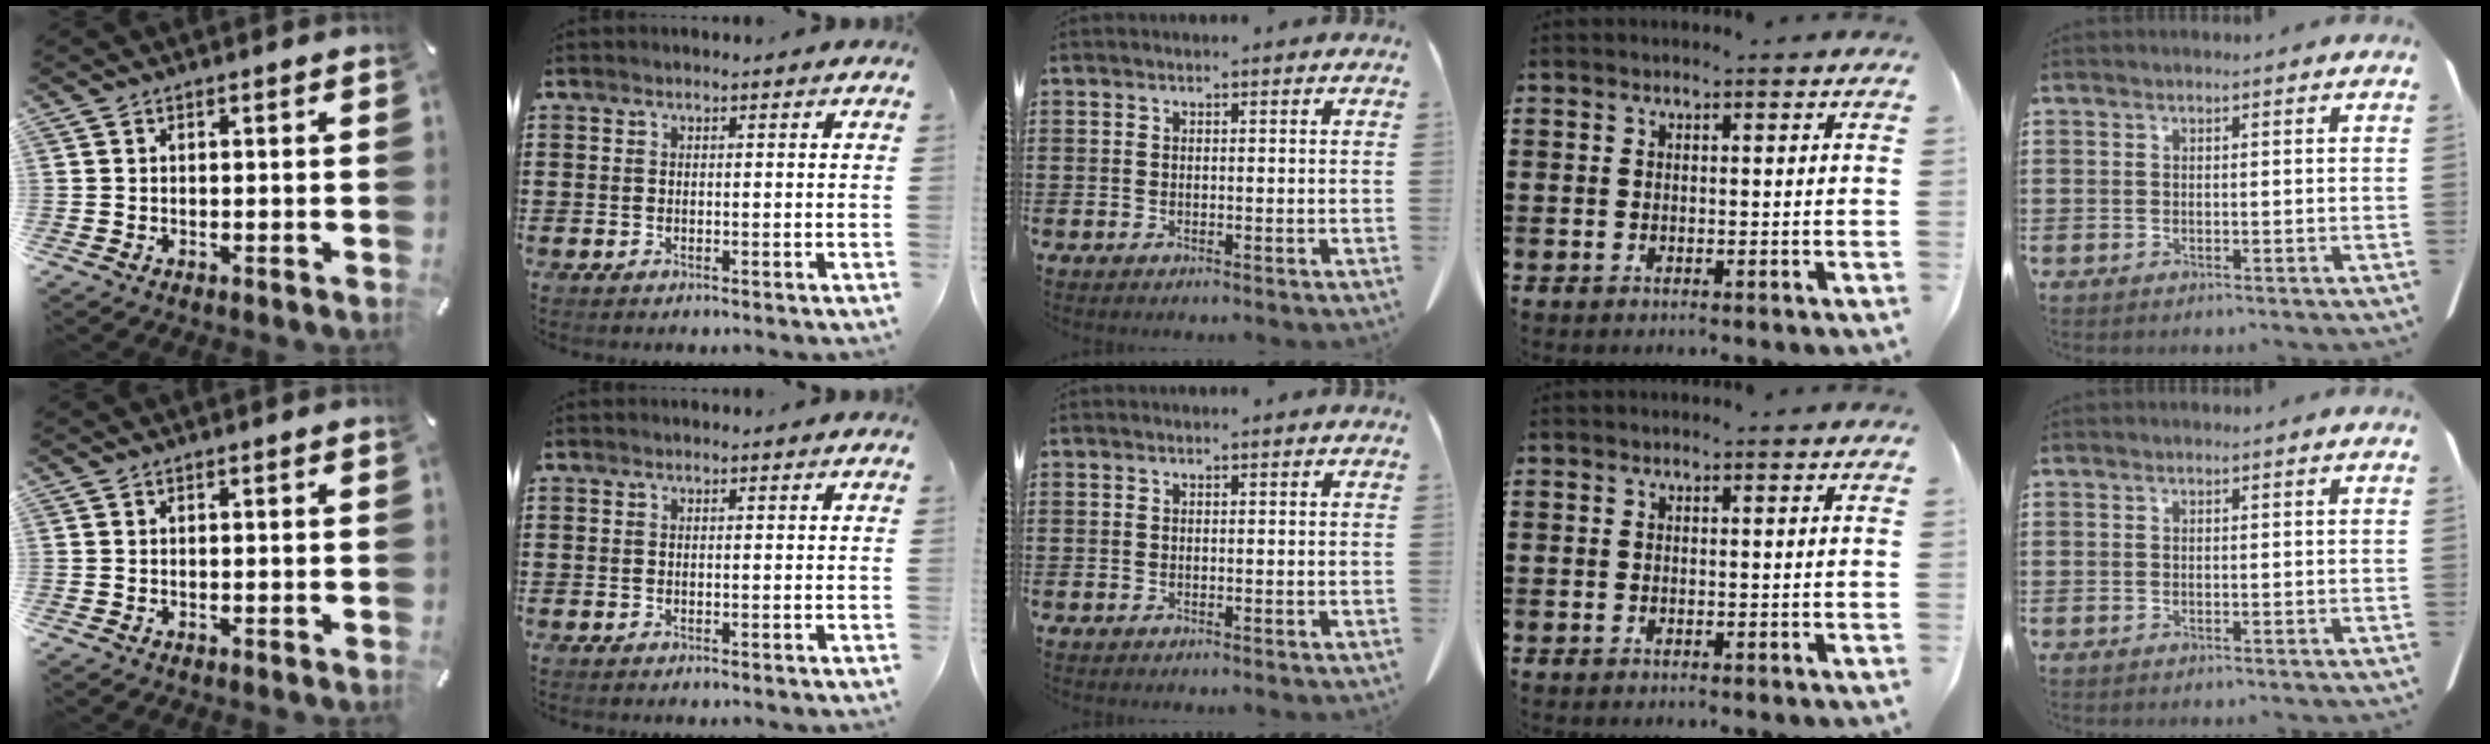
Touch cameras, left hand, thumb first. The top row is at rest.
{}